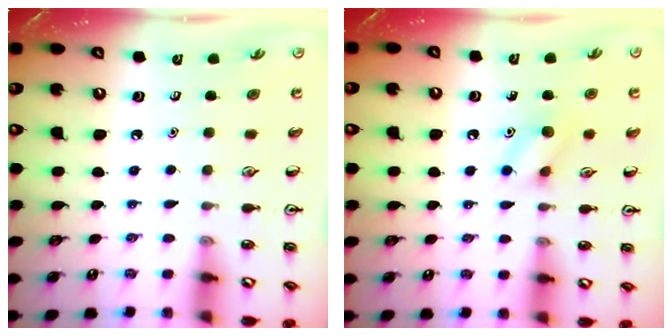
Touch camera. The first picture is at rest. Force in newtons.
{"total": 7.7, "press": 7.7, "slide": 0.6}